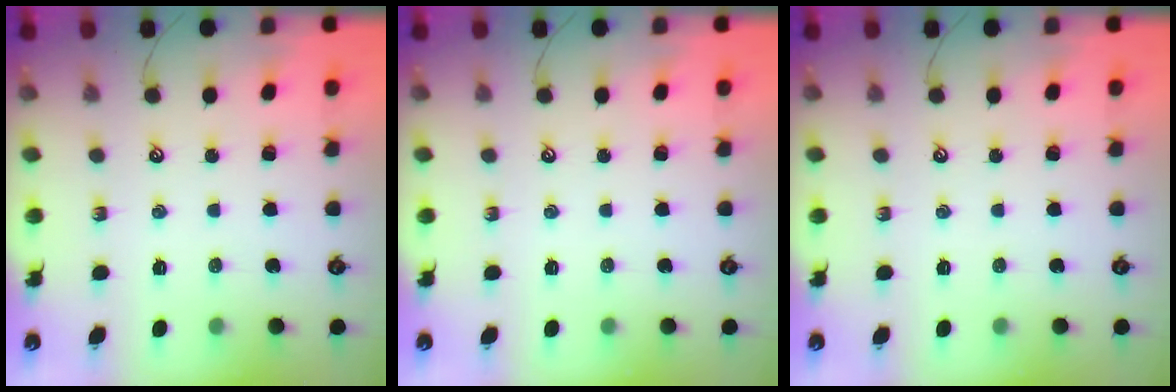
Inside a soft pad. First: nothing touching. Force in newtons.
{"total": 0.0}
{"total": 0.0}